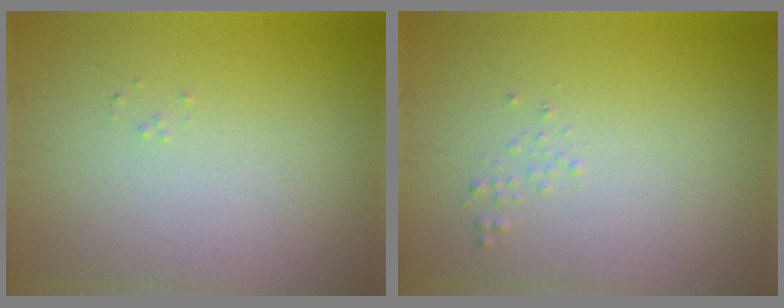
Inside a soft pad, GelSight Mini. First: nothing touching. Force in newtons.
{"total": 0.6, "press": 0.6, "slide": 0.1}